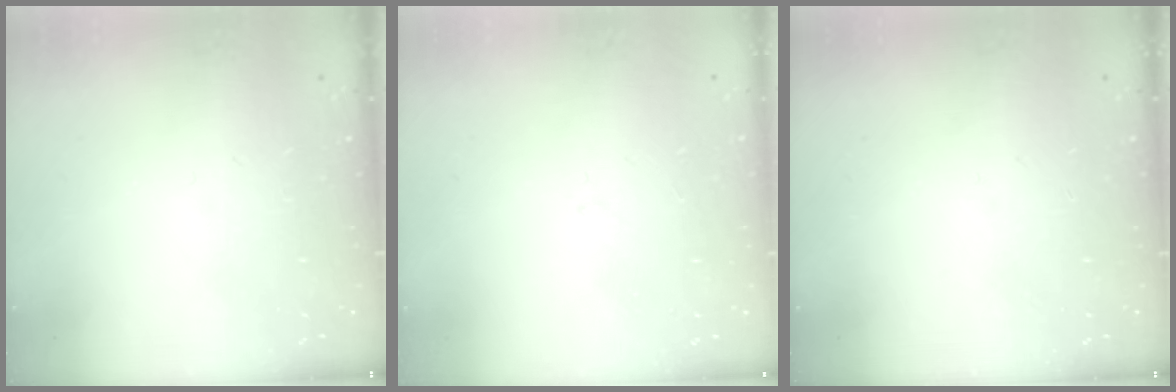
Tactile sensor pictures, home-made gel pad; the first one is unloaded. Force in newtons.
{"total": 0.0}
{"total": 0.0}